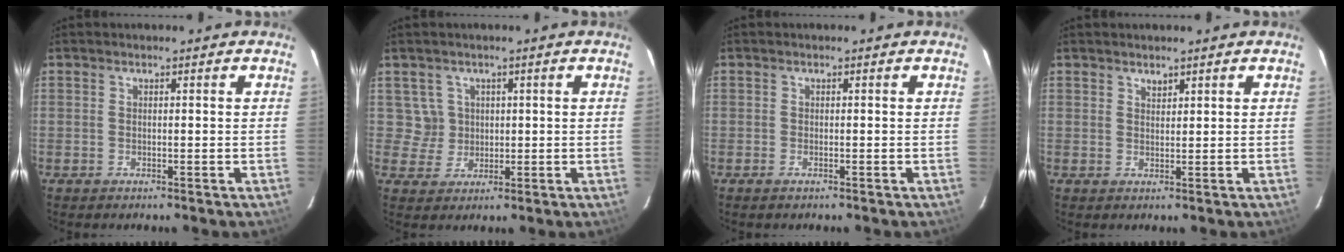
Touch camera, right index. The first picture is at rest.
{"total": 3.9, "force": [0.8, 3.8, 0.1], "torque": [0.003, 0.014, 0.015]}
{"total": 0.7, "force": [-0.5, 0.2, 0.4], "torque": [-0.009, -0.001, -0.011]}
{"total": 1.2, "force": [1.0, 0.6, 0.3], "torque": [-0.003, 0.001, 0.018]}